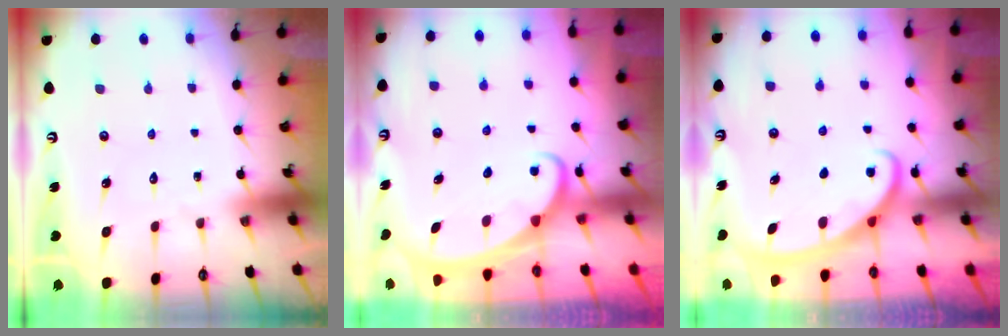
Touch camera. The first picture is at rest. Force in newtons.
{"total": 2.4, "press": 2.3, "slide": 0.3}
{"total": 2.8, "press": 2.8, "slide": 0.4}